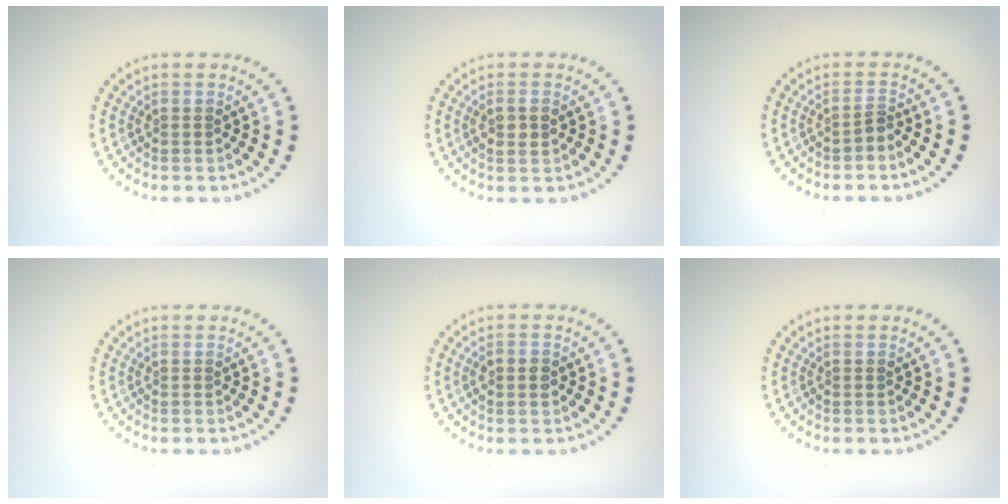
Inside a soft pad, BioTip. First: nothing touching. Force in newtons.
{"total": 1.7, "press": 1.7, "slide": 0.4}
{"total": 0.8, "press": 0.5, "slide": 0.7}
{"total": 0.0}
{"total": 1.4, "press": 1.4, "slide": 0.2}
{"total": 0.0}